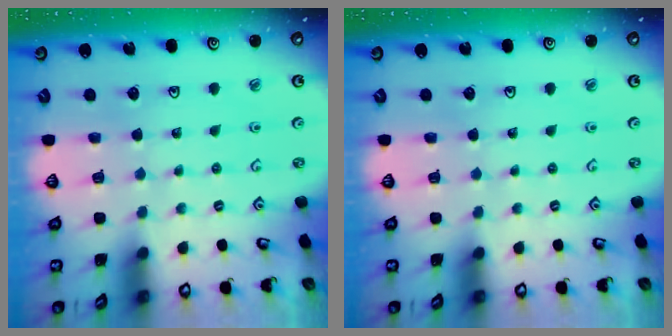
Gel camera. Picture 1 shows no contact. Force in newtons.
{"total": 0.0}